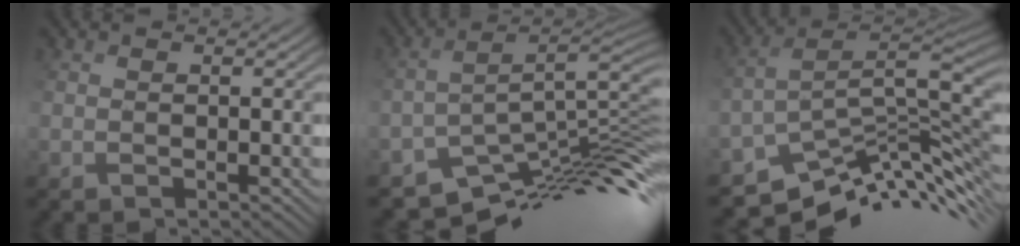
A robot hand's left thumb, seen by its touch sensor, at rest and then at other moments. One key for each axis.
{"total": 11.1, "fx": -7.3, "fy": 2.5, "fz": 7.9, "tx": -0.119, "ty": -0.003, "tz": -0.122}
{"total": 11.4, "fx": -6.5, "fy": 3.3, "fz": 8.8, "tx": -0.151, "ty": -0.003, "tz": -0.109}